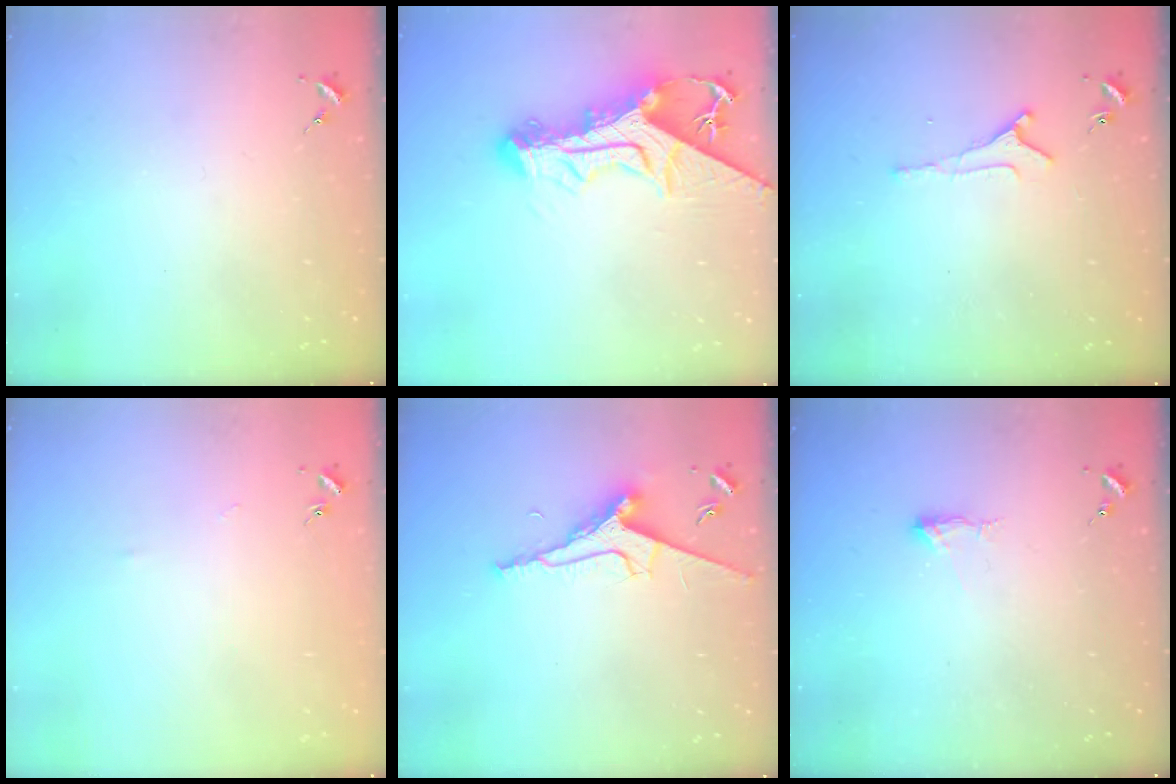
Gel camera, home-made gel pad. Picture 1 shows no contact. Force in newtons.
{"total": 17.2, "press": 17.1, "slide": 1.6}
{"total": 3.8, "press": 3.7, "slide": 0.5}
{"total": 2.5, "press": 2.5, "slide": 0.4}
{"total": 9.5, "press": 9.4, "slide": 1.3}
{"total": 4.5, "press": 4.4, "slide": 0.8}